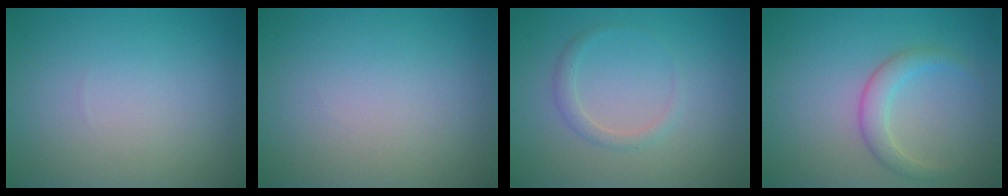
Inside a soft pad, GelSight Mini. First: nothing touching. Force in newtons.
{"total": 0.0}
{"total": 1.3, "press": 1.3, "slide": 0.1}
{"total": 2.3, "press": 2.3, "slide": 0.1}